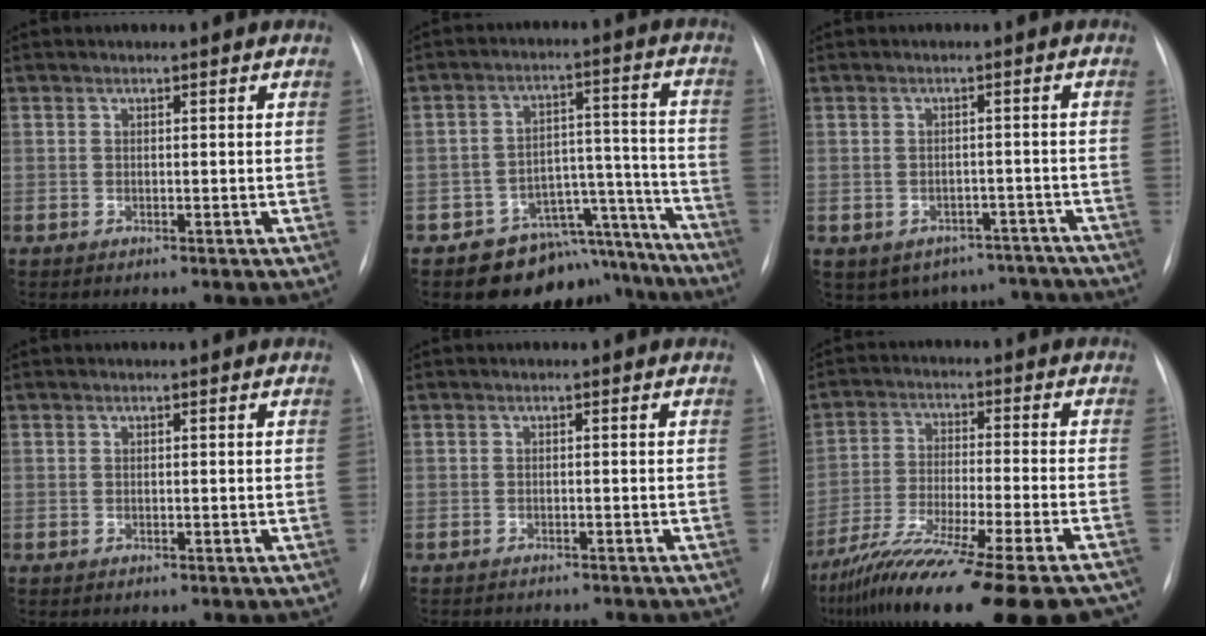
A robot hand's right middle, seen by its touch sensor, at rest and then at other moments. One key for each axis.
{"total": 12.4, "fx": -11.0, "fy": 5.6, "fz": 0.6, "tx": 0.034, "ty": 0.084, "tz": -0.151}
{"total": 10.0, "fx": -8.0, "fy": 5.9, "fz": 1.5, "tx": -0.013, "ty": 0.020, "tz": -0.082}
{"total": 0.0}
{"total": 4.8, "fx": -4.4, "fy": 1.0, "fz": 1.6, "tx": -0.018, "ty": -0.005, "tz": -0.055}
{"total": 24.5, "fx": -20.1, "fy": 0.6, "fz": 14.1, "tx": -0.185, "ty": -0.062, "tz": -0.308}